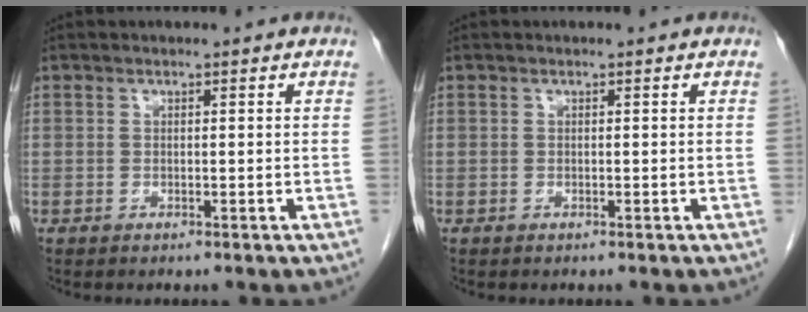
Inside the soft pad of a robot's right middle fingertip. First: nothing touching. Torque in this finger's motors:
{"motor_torque": [-0.01, -0.01, -0.02, -0.01]}